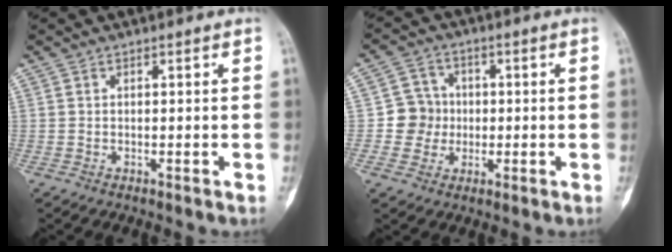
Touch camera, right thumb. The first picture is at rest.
{"total": 6.3, "force": [-0.6, 6.2, 1.1], "torque": [0.016, 0.014, -0.017]}